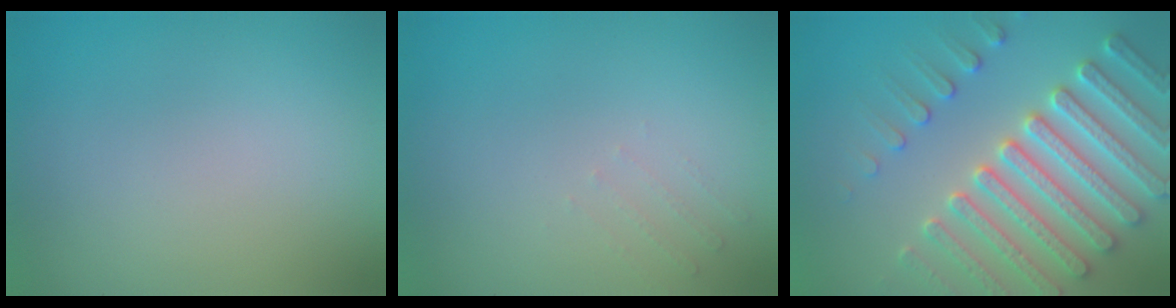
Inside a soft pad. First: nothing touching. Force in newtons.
{"total": 0.8, "press": 0.8, "slide": 0.2}
{"total": 7.6, "press": 7.3, "slide": 1.9}